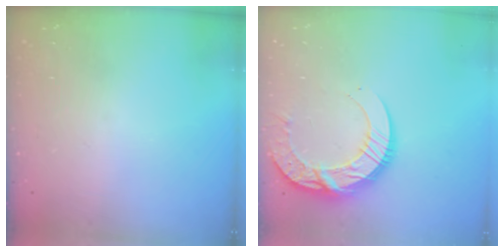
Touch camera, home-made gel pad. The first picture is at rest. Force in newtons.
{"total": 14.6, "press": 14.6, "slide": 1.2}